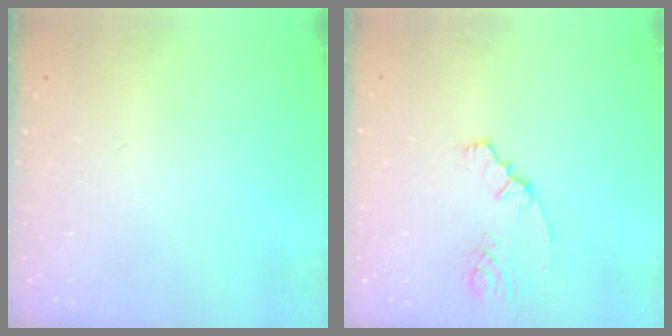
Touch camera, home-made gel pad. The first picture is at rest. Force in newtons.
{"total": 2.3, "press": 2.2, "slide": 0.5}